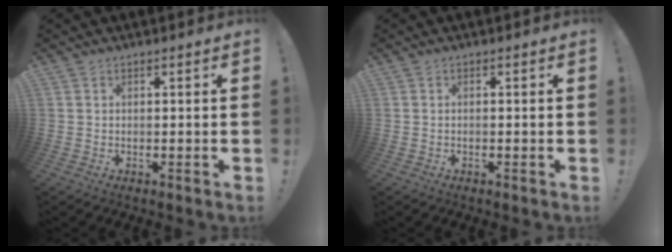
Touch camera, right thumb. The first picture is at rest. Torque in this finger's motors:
{"motor_torque": [-0.19, -0.07, -0.18, 0.06, -0.05]}